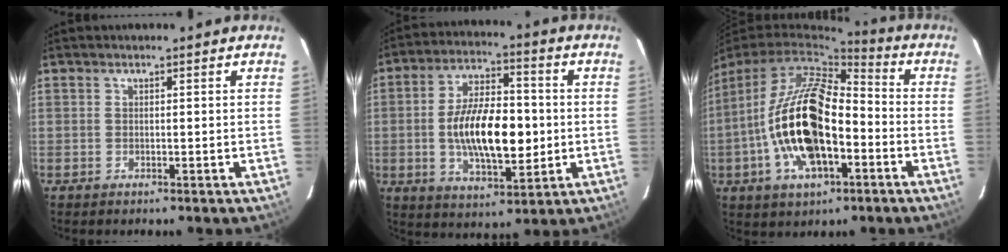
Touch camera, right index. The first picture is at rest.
{"total": 15.7, "force": [-1.3, 6.9, 14.0], "torque": [-0.253, 0.006, -0.016]}
{"total": 19.1, "force": [-4.7, 8.5, 16.4], "torque": [-0.322, -0.007, -0.082]}